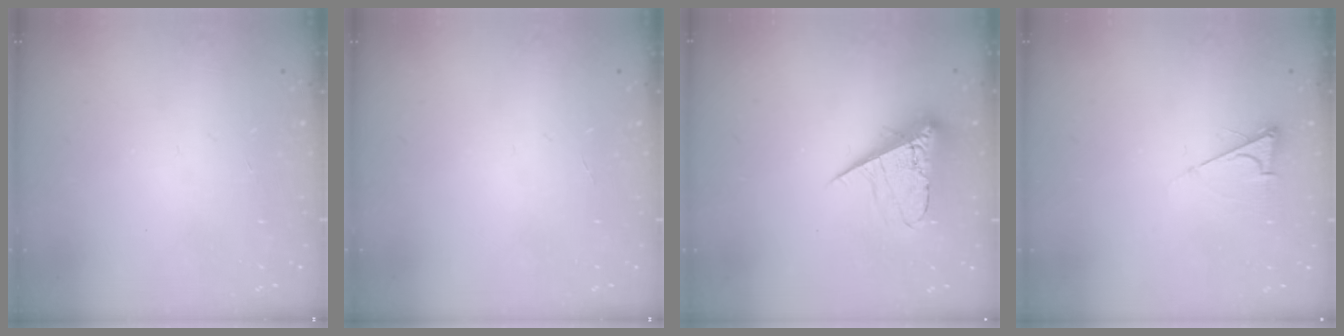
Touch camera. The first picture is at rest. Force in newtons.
{"total": 0.0}
{"total": 8.8, "press": 8.7, "slide": 0.8}
{"total": 6.3, "press": 6.3, "slide": 0.7}